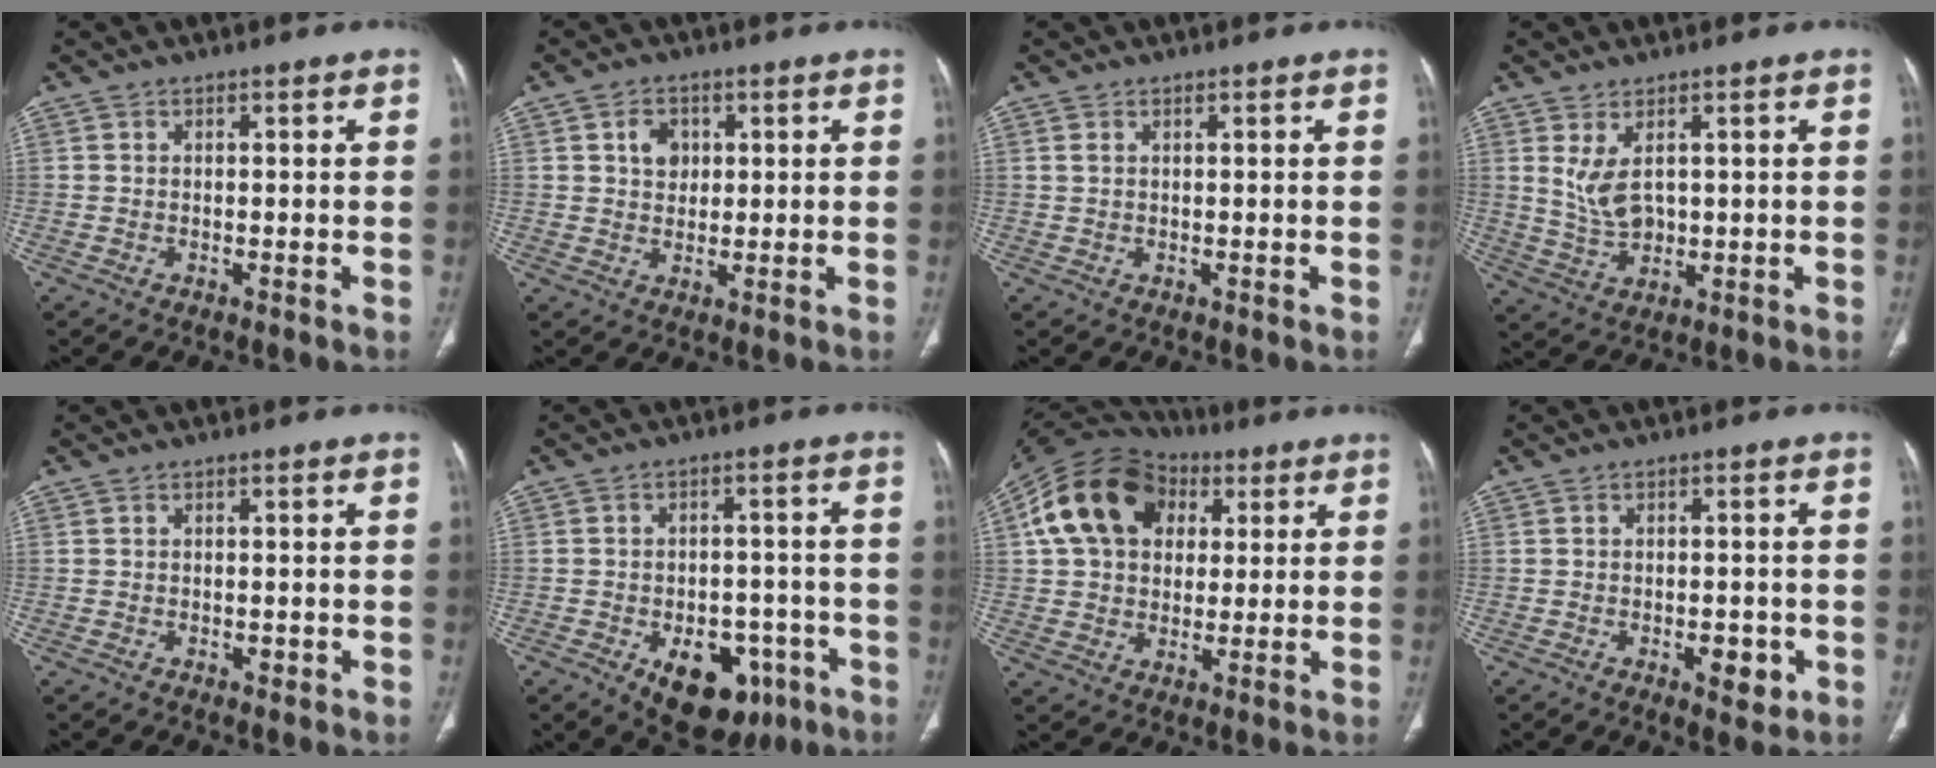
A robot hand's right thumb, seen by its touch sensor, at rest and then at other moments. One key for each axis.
{"total": 4.5, "fx": 1.4, "fy": 3.5, "fz": 2.5, "tx": -0.022, "ty": -0.005, "tz": 0.023}
{"total": 0.8, "fx": 0.5, "fy": 0.3, "fz": 0.6, "tx": -0.015, "ty": 0.008, "tz": 0.015}
{"total": 5.7, "fx": 1.7, "fy": 3.1, "fz": 4.5, "tx": -0.084, "ty": -0.013, "tz": 0.049}
{"total": 0.8, "fx": -0.2, "fy": 0.6, "fz": 0.5, "tx": -0.006, "ty": -0.001, "tz": -0.002}
{"total": 13.4, "fx": -6.1, "fy": 8.3, "fz": 8.6, "tx": -0.083, "ty": 0.029, "tz": -0.073}
{"total": 18.6, "fx": 5.4, "fy": 13.7, "fz": 11.4, "tx": -0.198, "ty": 0.018, "tz": 0.087}
{"total": 4.6, "fx": -1.5, "fy": 2.4, "fz": 3.6, "tx": -0.033, "ty": 0.001, "tz": -0.014}